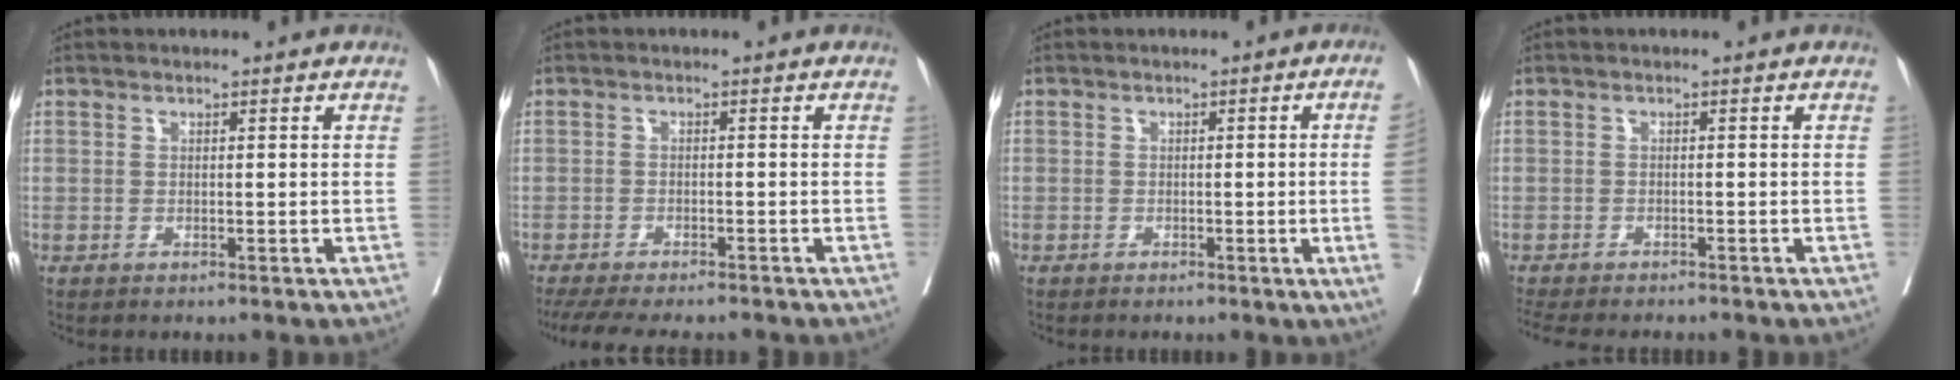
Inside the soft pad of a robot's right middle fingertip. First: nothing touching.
{"total": 12.3, "force": [-10.7, 2.6, 5.3], "torque": [-0.097, -0.014, -0.146]}
{"total": 4.4, "force": [-0.7, -1.7, 4.0], "torque": [-0.045, -0.008, -0.009]}
{"total": 8.7, "force": [-7.7, 1.9, 3.6], "torque": [-0.058, -0.011, -0.111]}